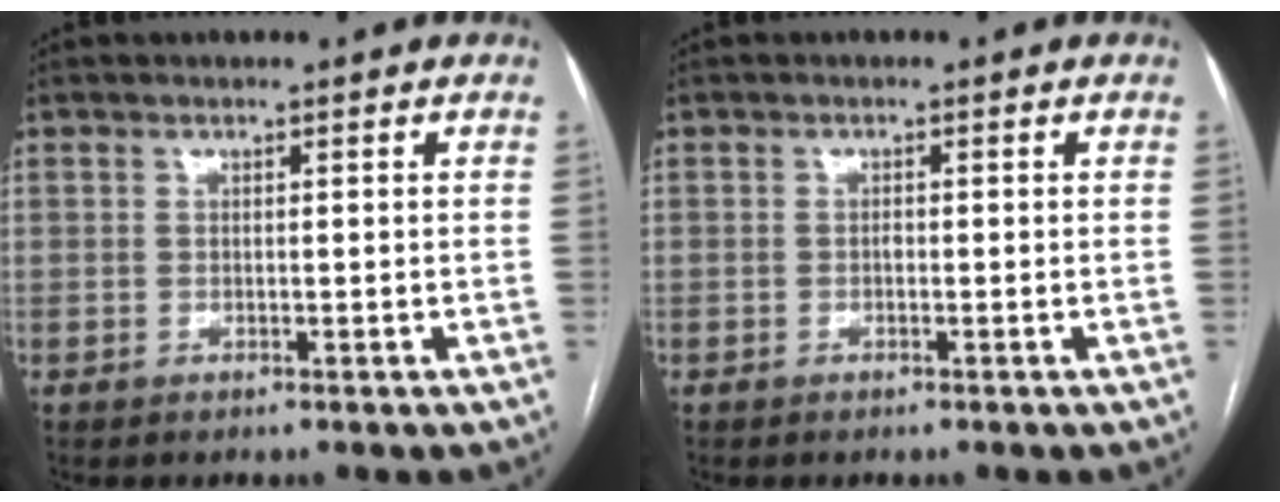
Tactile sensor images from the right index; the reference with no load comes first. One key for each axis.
{"total": 0.6, "fx": -0.2, "fy": 0.3, "fz": 0.5, "tx": -0.008, "ty": 0.002, "tz": -0.005}